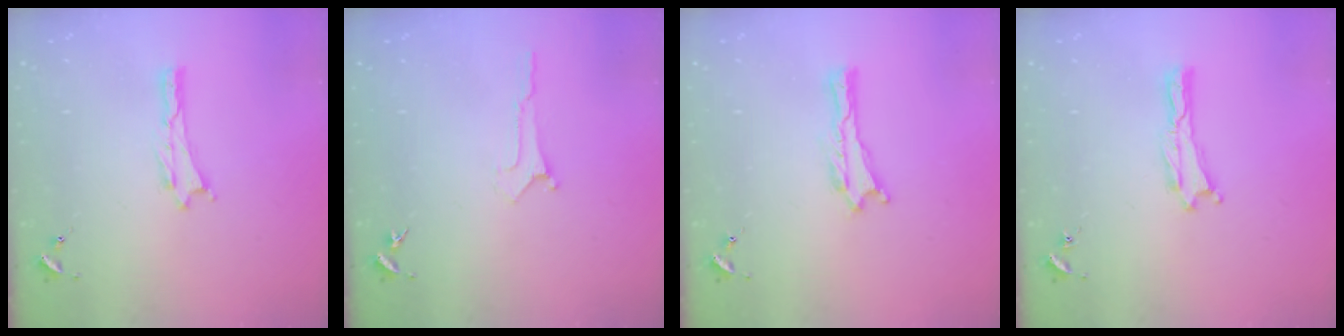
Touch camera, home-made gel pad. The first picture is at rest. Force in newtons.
{"total": 0.0}
{"total": 0.0}
{"total": 0.0}